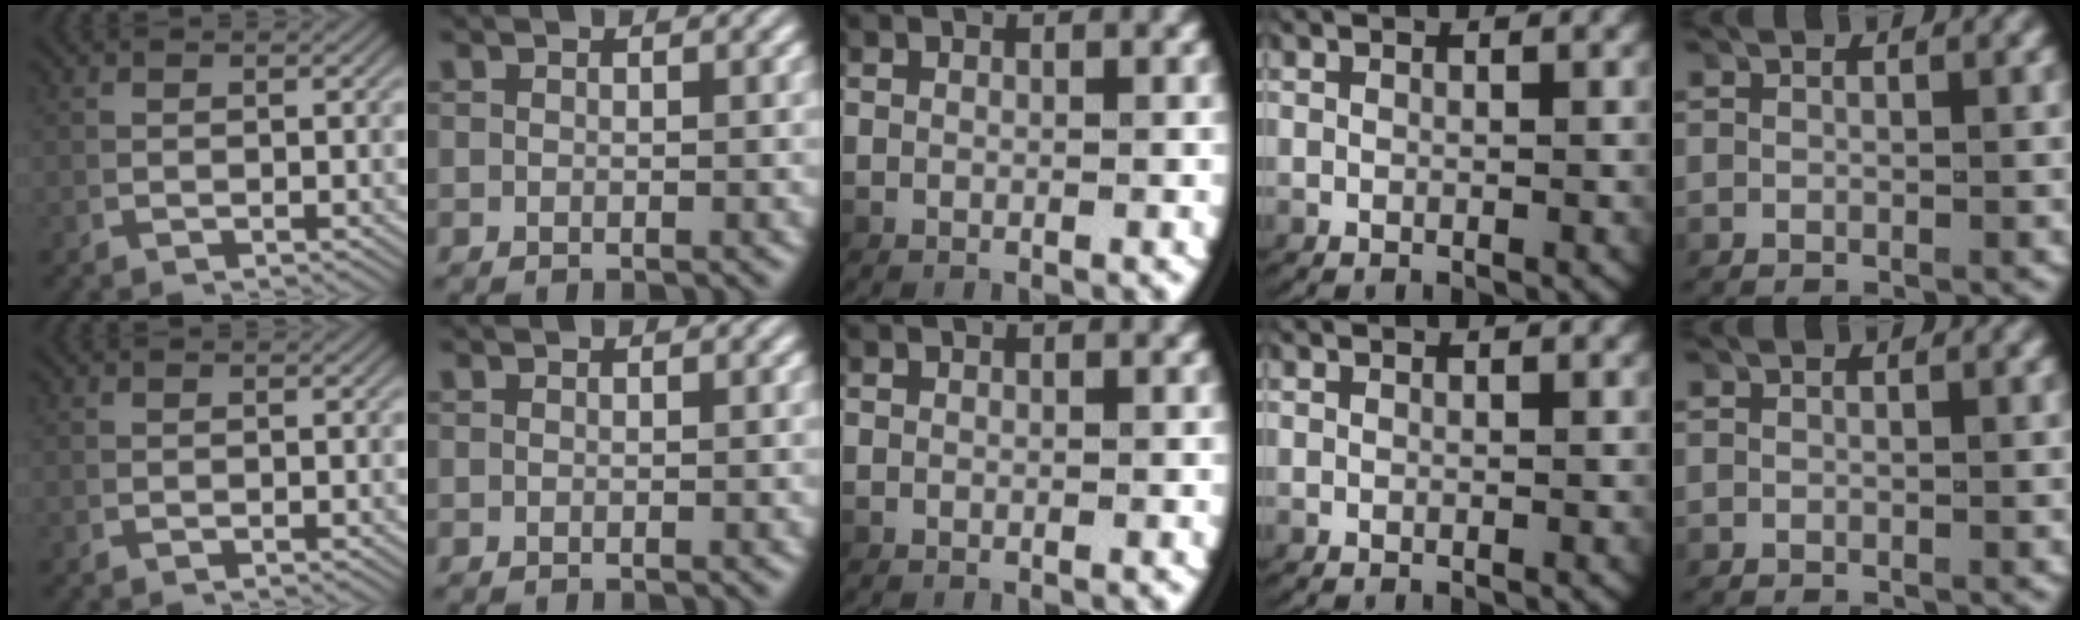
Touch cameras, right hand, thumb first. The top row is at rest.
{}